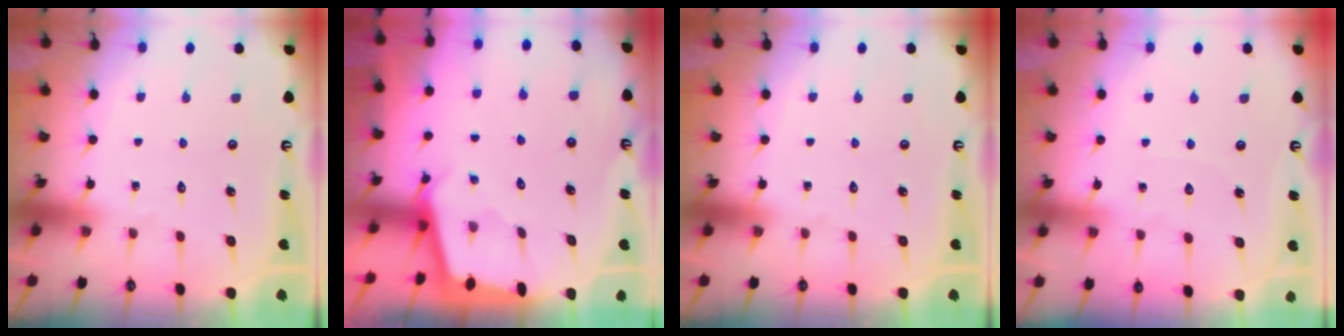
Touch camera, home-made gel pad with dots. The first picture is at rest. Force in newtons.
{"total": 1.9, "press": 1.9, "slide": 0.1}
{"total": 0.0}
{"total": 2.7, "press": 2.6, "slide": 0.3}